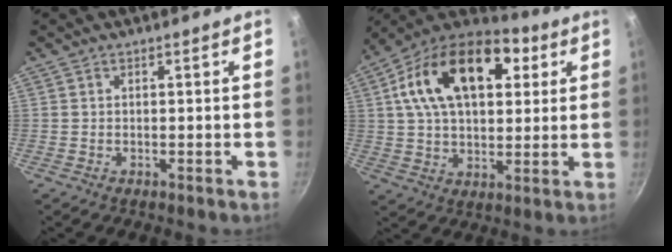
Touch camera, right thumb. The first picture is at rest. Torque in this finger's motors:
{"motor_torque": [0.74, 4.27, 2.04, 0.58, 0.21]}